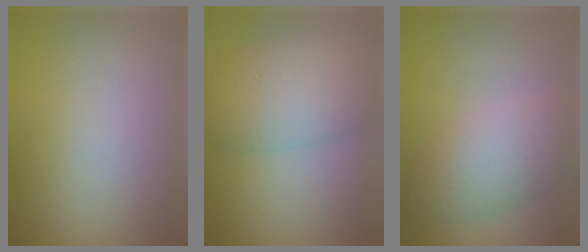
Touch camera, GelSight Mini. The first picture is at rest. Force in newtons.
{"total": 7.8, "press": 7.8, "slide": 0.2}
{"total": 6.5, "press": 6.5, "slide": 0.1}